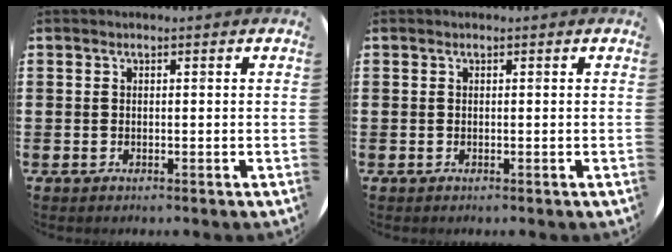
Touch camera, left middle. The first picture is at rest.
{"total": 0.0}